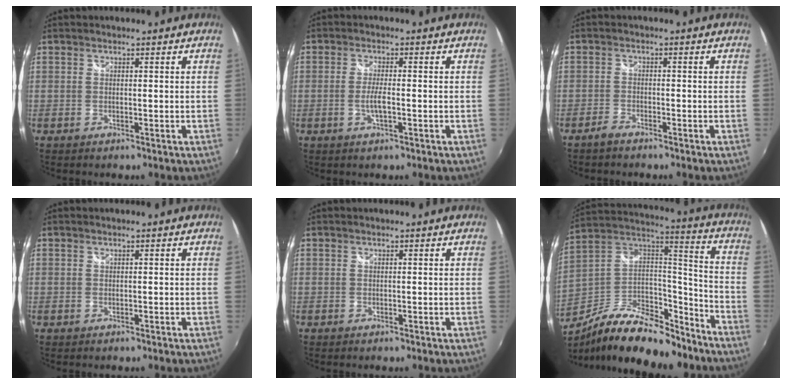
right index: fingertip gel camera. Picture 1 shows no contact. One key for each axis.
{"total": 3.1, "fx": -0.9, "fy": 0.4, "fz": 2.9, "tx": -0.058, "ty": -0.003, "tz": -0.018}
{"total": 2.3, "fx": -2.1, "fy": 0.6, "fz": 0.7, "tx": -0.026, "ty": -0.002, "tz": -0.042}
{"total": 0.0}
{"total": 0.0}
{"total": 24.9, "fx": -17.4, "fy": 10.8, "fz": 14.2, "tx": -0.267, "ty": 0.015, "tz": -0.271}